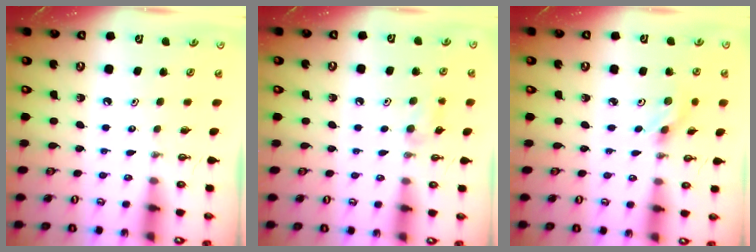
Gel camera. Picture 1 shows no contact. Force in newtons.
{"total": 7.8, "press": 7.0, "slide": 3.6}
{"total": 2.8, "press": 2.5, "slide": 1.3}